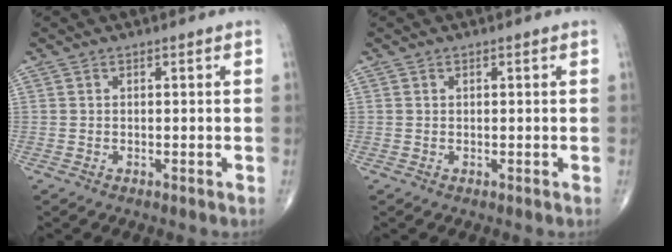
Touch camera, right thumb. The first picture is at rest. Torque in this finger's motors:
{"motor_torque": [-0.38, -0.35, -0.03, 0.32, 0.02]}